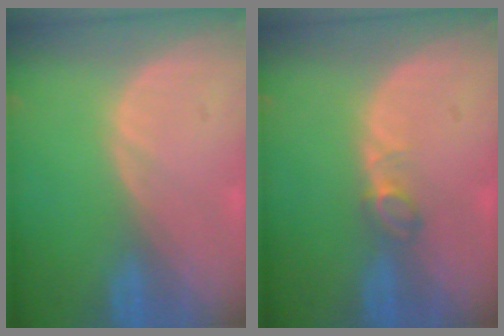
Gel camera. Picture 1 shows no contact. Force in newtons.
{"total": 2.1, "press": 2.1, "slide": 0.4}